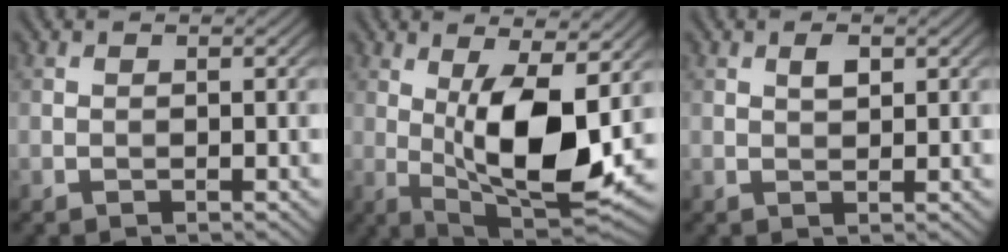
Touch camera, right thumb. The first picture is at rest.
{"total": 13.3, "force": [1.0, 4.9, 12.3], "torque": [-0.208, -0.013, 0.021]}
{"total": 1.5, "force": [0.7, 0.8, 1.1], "torque": [-0.021, -0.001, 0.013]}